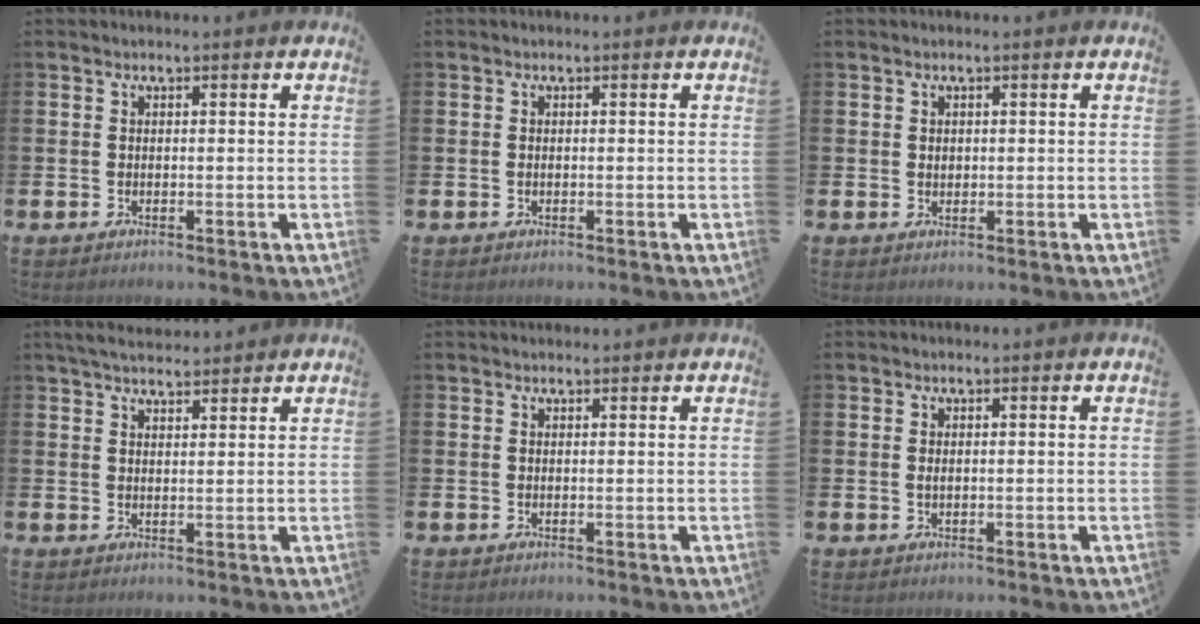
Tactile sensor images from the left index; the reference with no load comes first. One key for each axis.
{"total": 0.0}
{"total": 0.8, "fx": 0.5, "fy": 0.6, "fz": 0.3, "tx": 0.004, "ty": 0.000, "tz": 0.007}
{"total": 4.3, "fx": 4.0, "fy": 0.8, "fz": 1.2, "tx": -0.031, "ty": -0.013, "tz": 0.074}
{"total": 0.7, "fx": 0.7, "fy": 0.2, "fz": 0.1, "tx": 0.006, "ty": -0.001, "tz": 0.010}
{"total": 0.6, "fx": 0.2, "fy": 0.3, "fz": 0.5, "tx": -0.008, "ty": 0.001, "tz": 0.002}